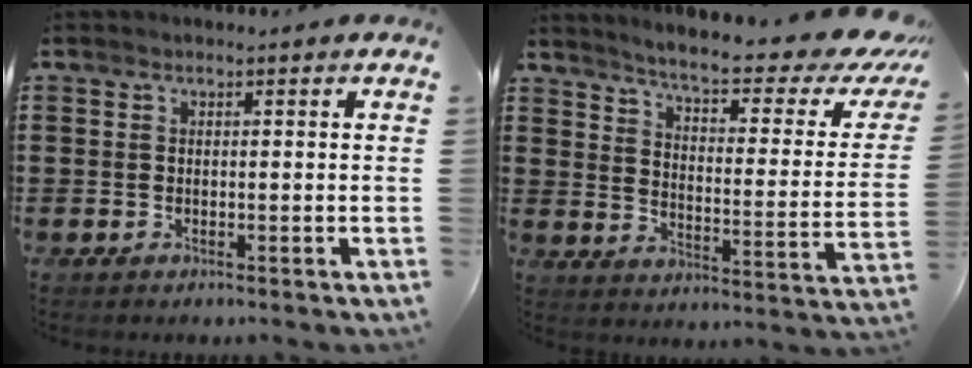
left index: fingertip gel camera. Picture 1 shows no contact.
{"total": 6.4, "force": [5.3, 0.1, 3.6], "torque": [-0.085, -0.045, 0.083]}